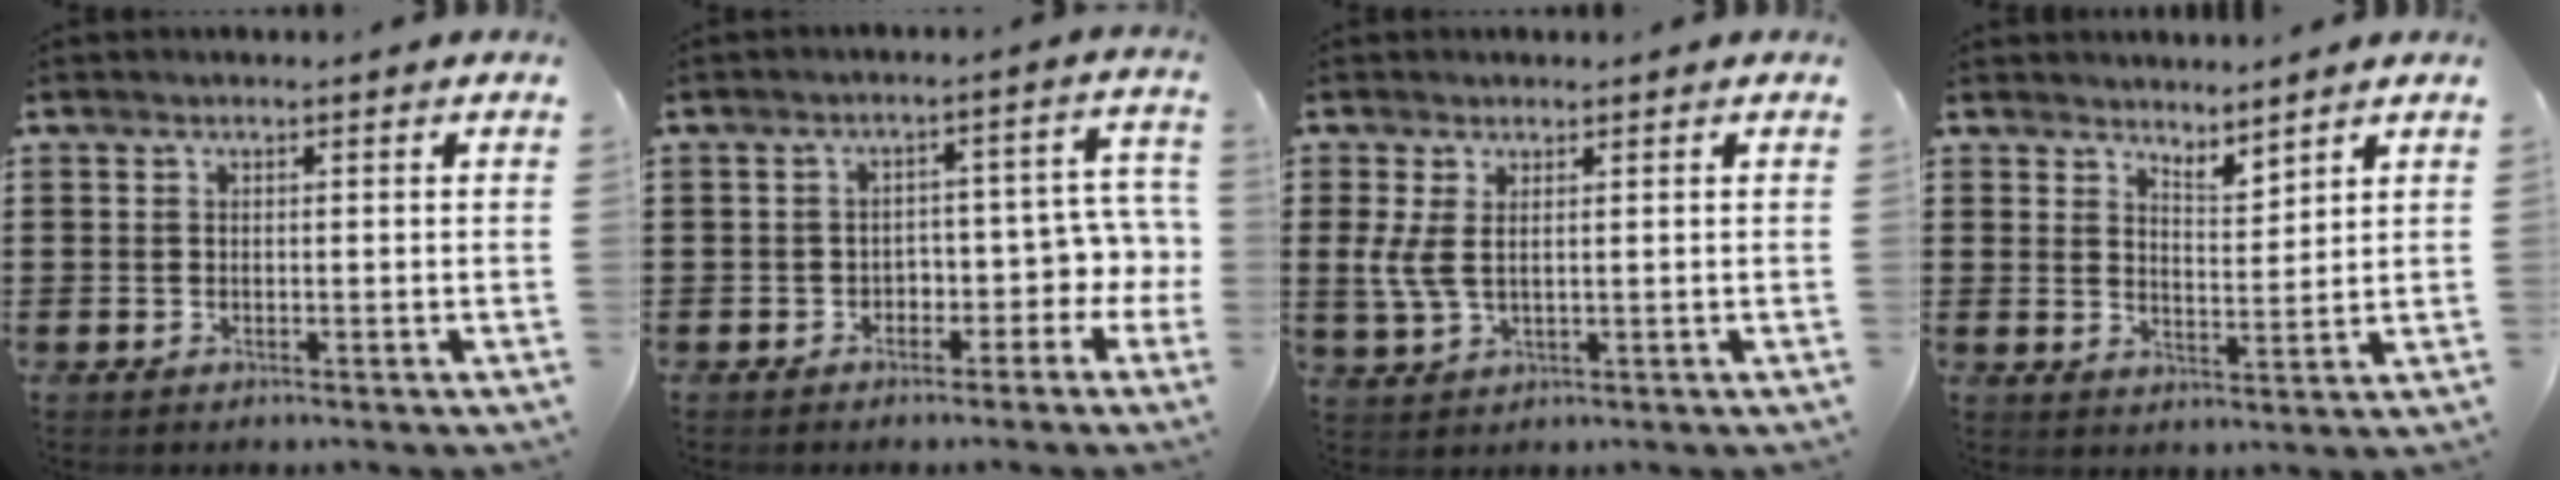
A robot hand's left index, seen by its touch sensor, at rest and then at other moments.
{"total": 4.1, "force": [-1.6, 2.8, 2.6], "torque": [-0.057, 0.000, -0.038]}
{"total": 3.4, "force": [0.8, 1.4, 3.0], "torque": [-0.087, -0.006, 0.008]}
{"total": 3.0, "force": [3.0, 0.1, 0.0], "torque": [-0.002, -0.014, 0.055]}